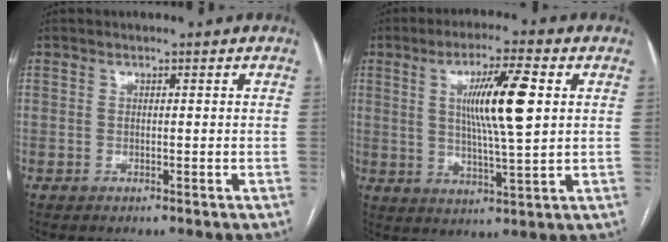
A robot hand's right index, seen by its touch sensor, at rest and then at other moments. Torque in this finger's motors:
{"motor_torque": [1.25, 0.89, 0.31, 0.15]}